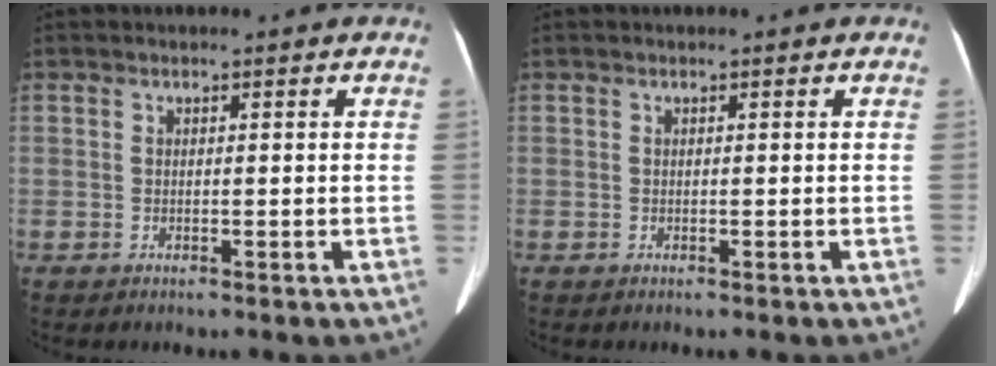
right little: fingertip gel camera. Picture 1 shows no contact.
{"total": 0.0}